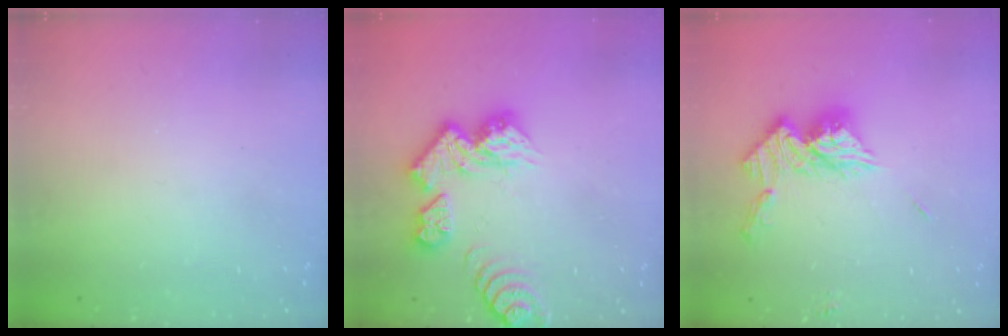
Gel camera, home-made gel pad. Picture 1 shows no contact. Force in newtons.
{"total": 12.7, "press": 12.7, "slide": 1.4}
{"total": 13.6, "press": 13.6, "slide": 1.1}